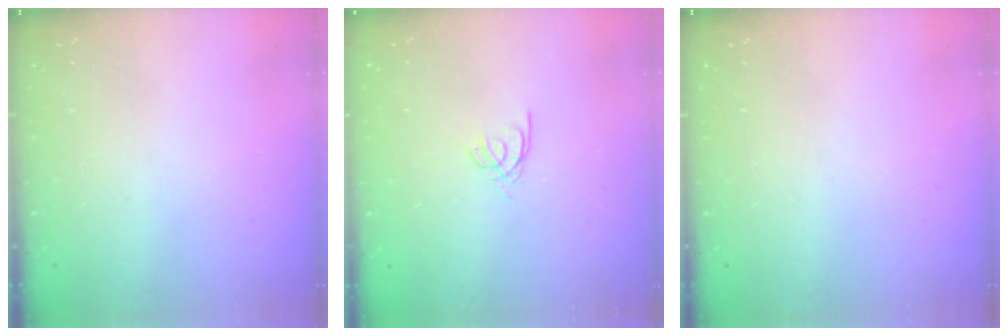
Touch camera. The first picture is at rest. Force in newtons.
{"total": 2.2, "press": 2.2, "slide": 0.2}
{"total": 0.0}